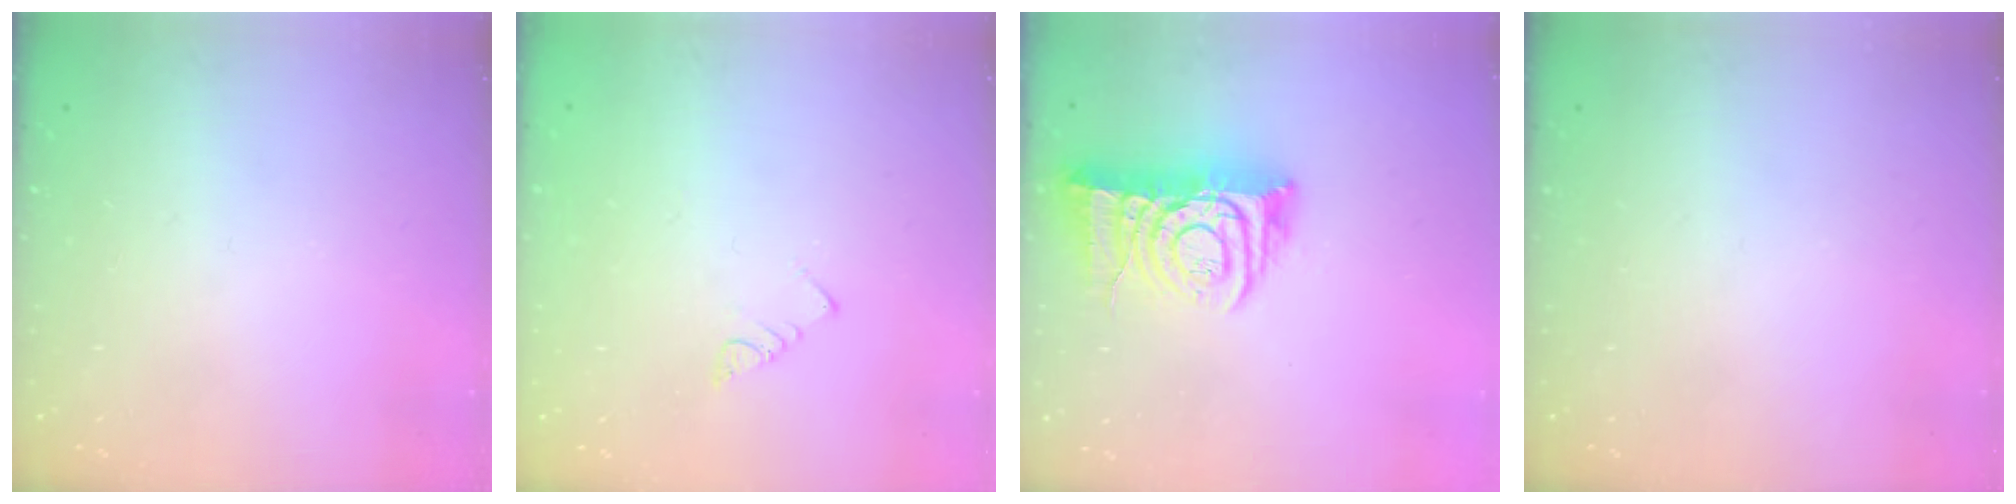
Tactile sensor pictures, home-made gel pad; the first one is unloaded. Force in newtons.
{"total": 3.0, "press": 3.0, "slide": 0.2}
{"total": 10.3, "press": 10.2, "slide": 1.1}
{"total": 0.0}